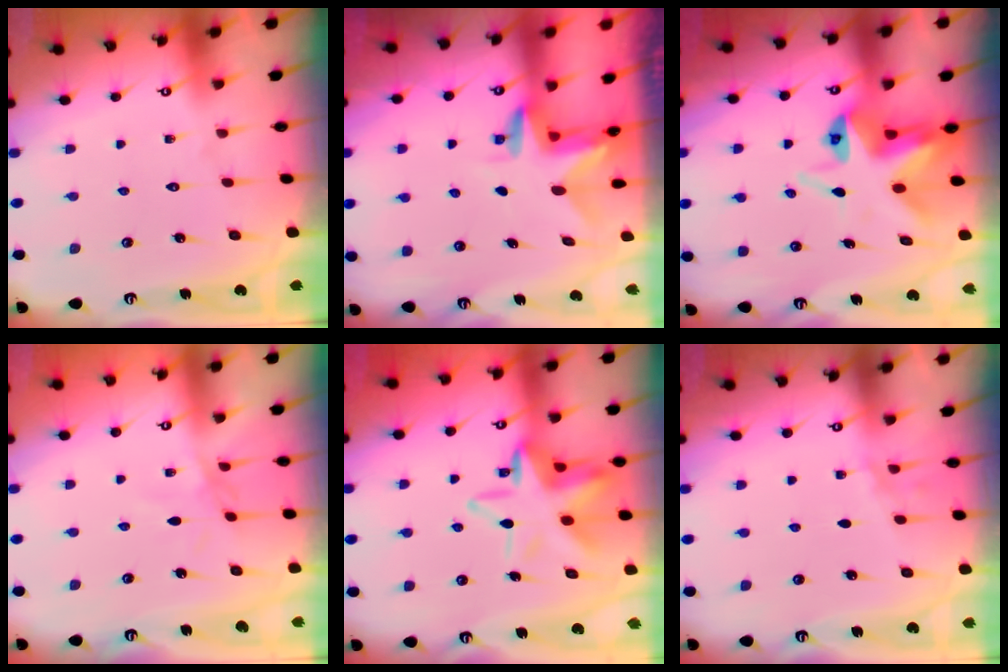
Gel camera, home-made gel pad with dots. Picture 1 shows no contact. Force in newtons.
{"total": 2.9, "press": 2.9, "slide": 0.3}
{"total": 8.2, "press": 8.1, "slide": 0.6}
{"total": 2.0, "press": 1.9, "slide": 0.4}
{"total": 12.9, "press": 12.6, "slide": 2.5}
{"total": 3.4, "press": 2.6, "slide": 2.2}